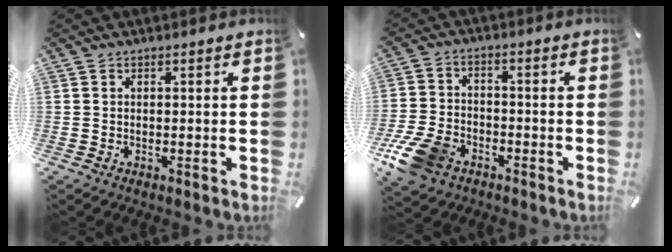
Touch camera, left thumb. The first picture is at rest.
{"total": 10.8, "force": [-6.3, 6.9, 5.3], "torque": [-0.118, 0.032, -0.117]}